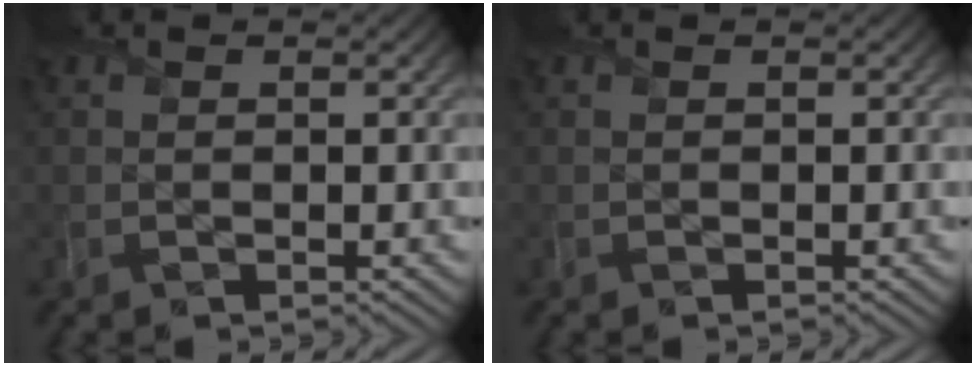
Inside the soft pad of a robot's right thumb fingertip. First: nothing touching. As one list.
[{"total": 0.0}]